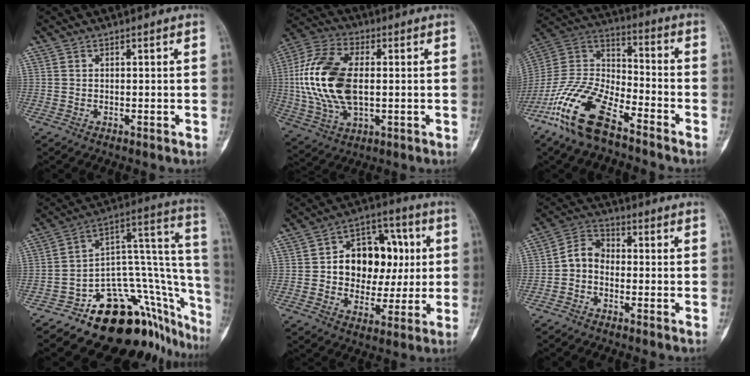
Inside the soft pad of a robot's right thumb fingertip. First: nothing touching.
{"total": 18.6, "force": [0.6, 10.5, 15.3], "torque": [-0.320, 0.007, 0.014]}
{"total": 18.1, "force": [-11.7, 7.1, 11.8], "torque": [-0.236, 0.063, -0.224]}
{"total": 25.1, "force": [-14.5, 11.9, 16.6], "torque": [-0.093, 0.151, -0.201]}
{"total": 15.8, "force": [1.4, 11.6, 10.7], "torque": [-0.105, 0.025, 0.023]}
{"total": 5.6, "force": [-1.5, 4.2, 3.4], "torque": [-0.048, 0.026, -0.045]}